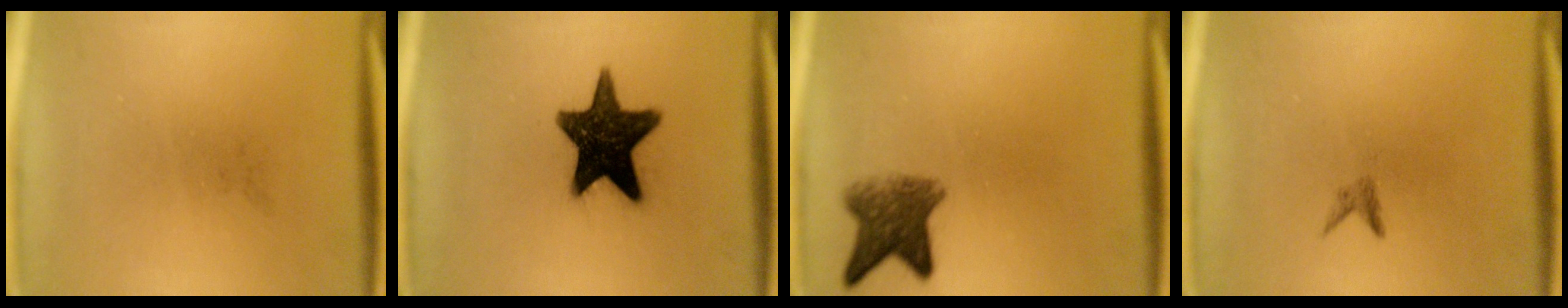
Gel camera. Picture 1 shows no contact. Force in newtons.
{"total": 15.4}
{"total": 5.8}
{"total": 0.8}